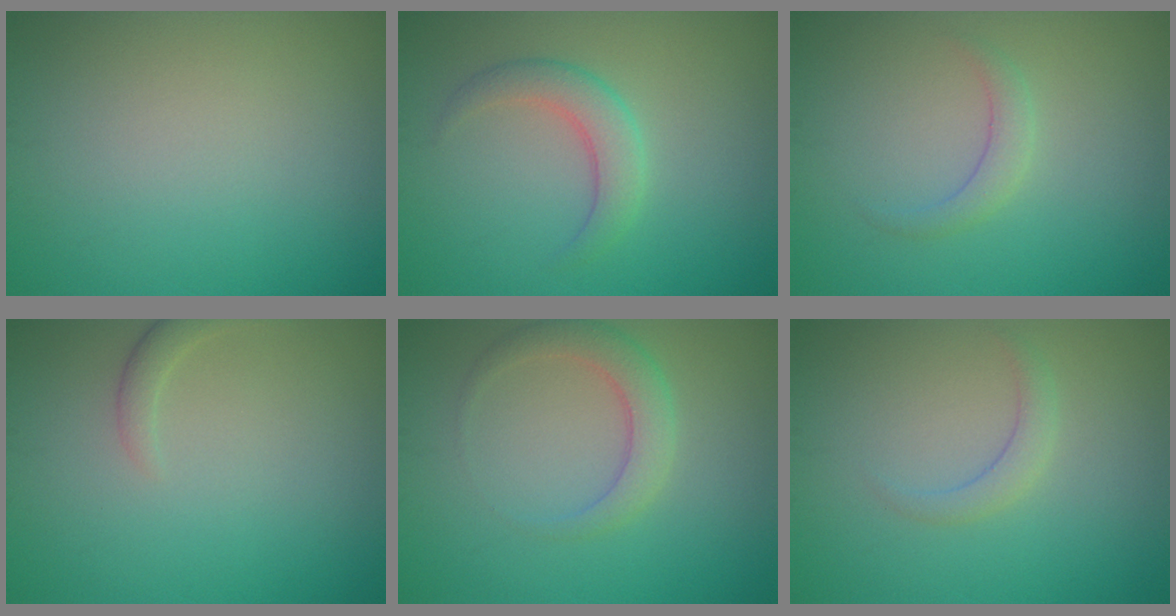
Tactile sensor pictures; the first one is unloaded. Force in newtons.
{"total": 2.7, "press": 2.7, "slide": 0.1}
{"total": 1.5, "press": 1.5, "slide": 0.0}
{"total": 1.4, "press": 1.4, "slide": 0.1}
{"total": 2.9, "press": 2.9, "slide": 0.1}
{"total": 1.4, "press": 1.4, "slide": 0.0}